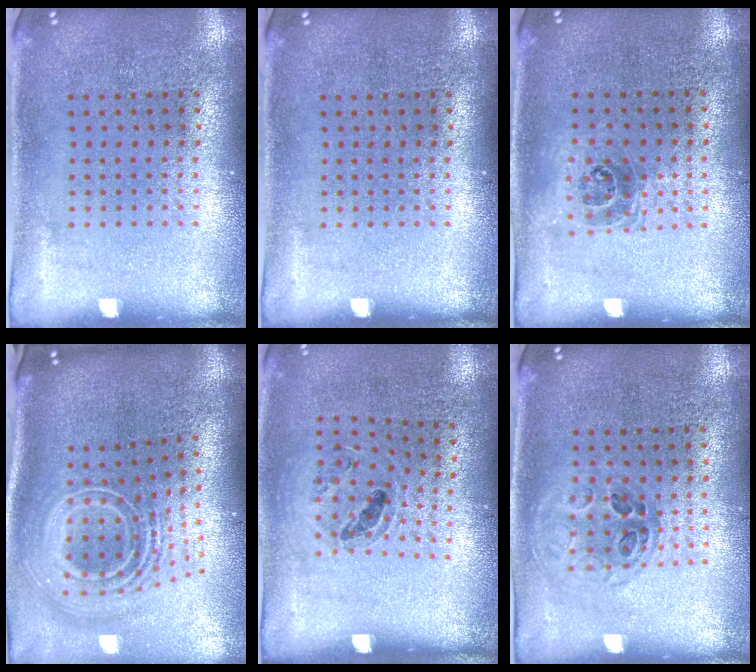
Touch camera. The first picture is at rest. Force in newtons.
{"total": 0.0}
{"total": 1.1, "press": 0.9, "slide": 0.5}
{"total": 2.9, "press": 1.9, "slide": 2.2}
{"total": 0.9, "press": 0.8, "slide": 0.4}
{"total": 1.0, "press": 1.0, "slide": 0.4}